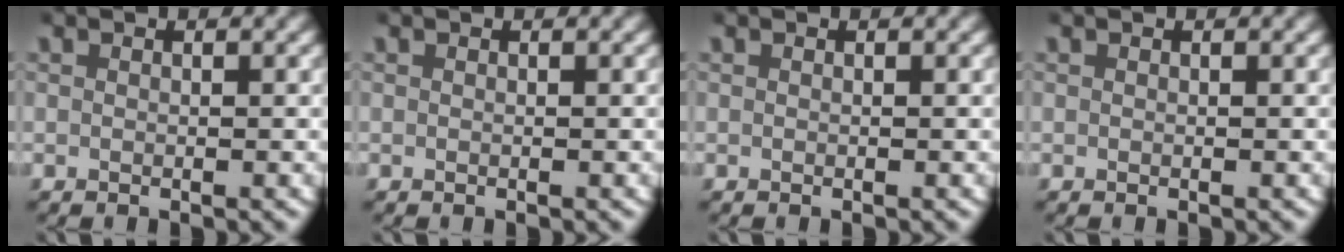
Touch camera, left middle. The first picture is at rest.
{"total": 0.0}
{"total": 0.0}
{"total": 0.0}